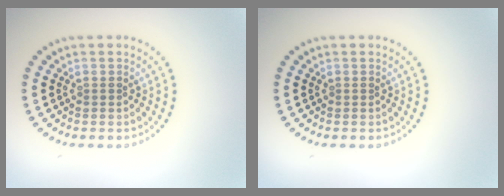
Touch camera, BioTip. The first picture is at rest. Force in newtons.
{"total": 0.0}